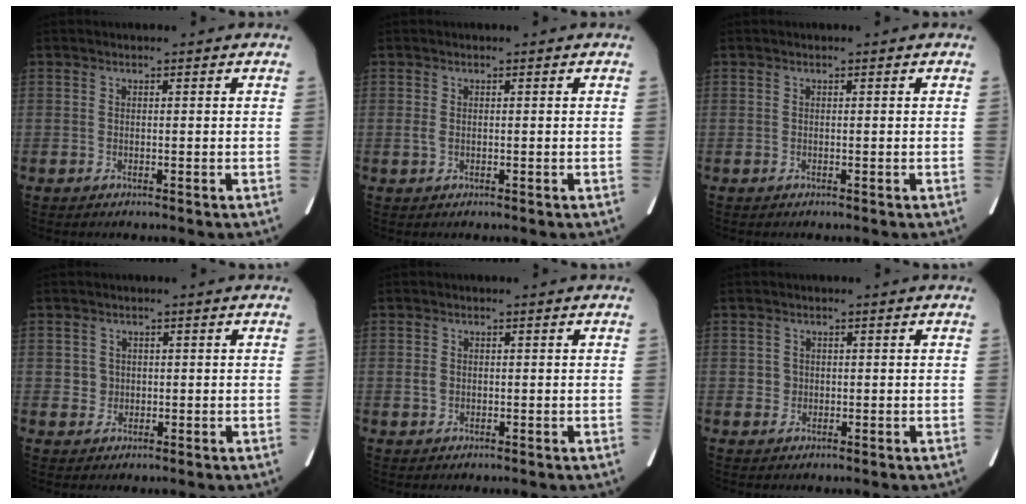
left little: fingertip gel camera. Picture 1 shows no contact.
{"total": 0.9, "force": [0.0, 0.6, 0.7], "torque": [-0.019, -0.001, 0.002]}
{"total": 0.0}
{"total": 1.9, "force": [0.2, 1.9, 0.2], "torque": [-0.003, 0.003, 0.005]}
{"total": 1.4, "force": [-0.1, 1.1, 0.8], "torque": [-0.019, 0.001, 0.003]}
{"total": 1.4, "force": [0.0, 1.4, 0.1], "torque": [0.000, 0.003, 0.001]}